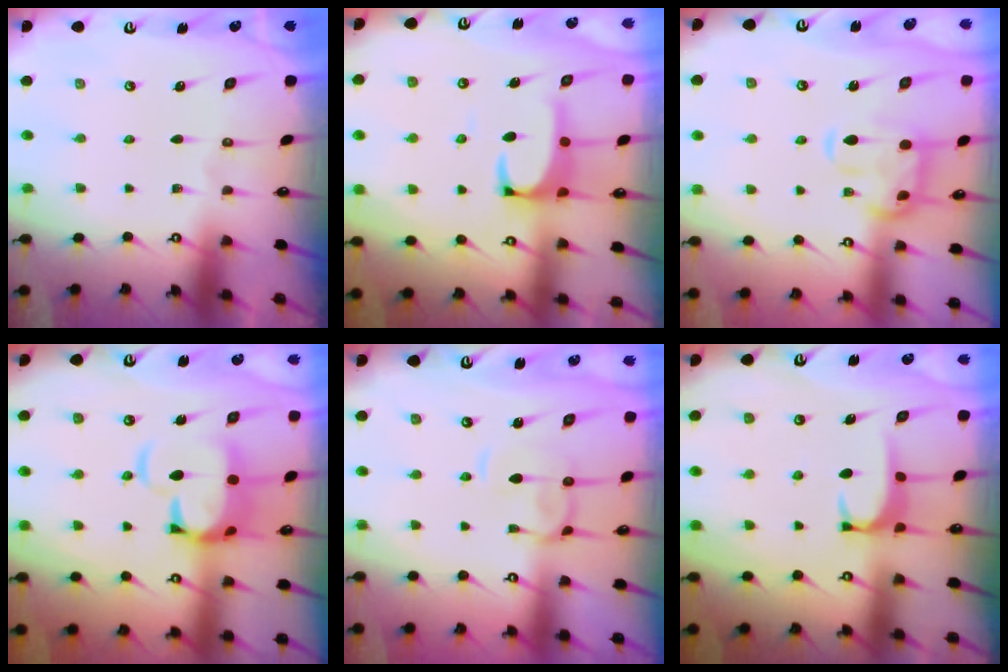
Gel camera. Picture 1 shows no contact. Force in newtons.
{"total": 2.5, "press": 2.2, "slide": 1.1}
{"total": 3.6, "press": 3.4, "slide": 1.0}
{"total": 6.5, "press": 6.2, "slide": 2.0}
{"total": 2.2, "press": 2.0, "slide": 0.7}
{"total": 1.8, "press": 1.7, "slide": 0.5}